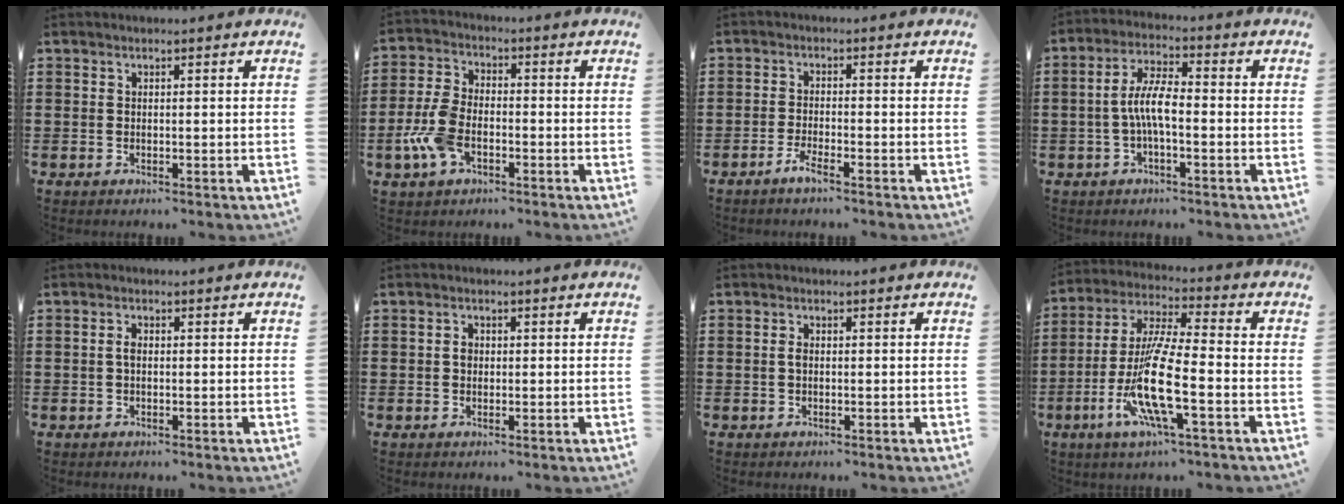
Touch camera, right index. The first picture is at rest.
{"total": 7.2, "force": [-2.8, 3.8, 5.4], "torque": [-0.140, -0.002, -0.060]}
{"total": 2.3, "force": [-1.9, 0.0, 1.3], "torque": [-0.038, -0.004, -0.041]}
{"total": 6.4, "force": [-1.1, 1.9, 6.0], "torque": [-0.125, 0.000, -0.026]}
{"total": 1.6, "force": [-0.1, 0.8, 1.4], "torque": [-0.035, -0.001, -0.004]}
{"total": 1.5, "force": [0.0, 1.2, 1.0], "torque": [-0.020, 0.006, -0.001]}
{"total": 1.3, "force": [-0.1, 0.7, 1.1], "torque": [-0.021, 0.003, -0.002]}
{"total": 11.9, "force": [-4.4, 1.9, 10.9], "torque": [-0.245, -0.013, -0.093]}